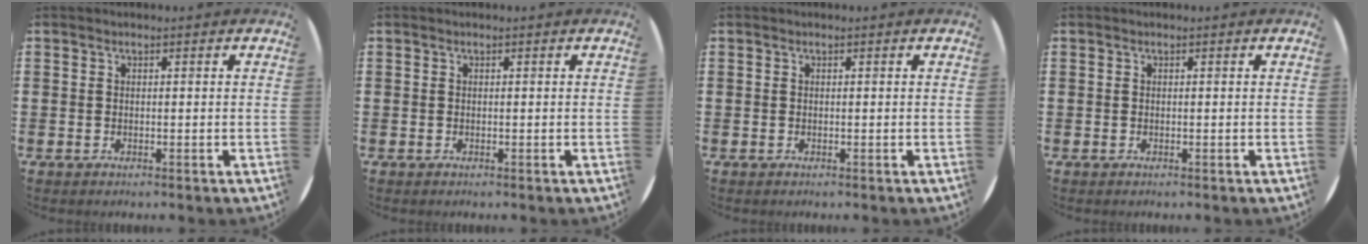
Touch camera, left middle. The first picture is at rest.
{"total": 0.0}
{"total": 0.0}
{"total": 0.0}